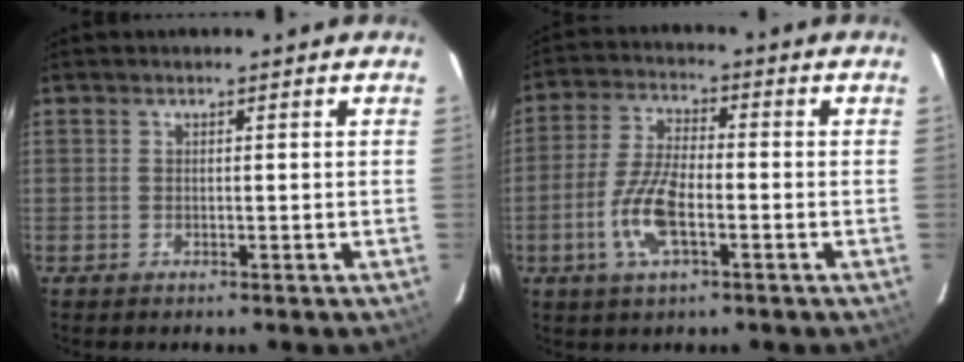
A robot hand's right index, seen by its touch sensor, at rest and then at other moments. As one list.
[{"total": 9.4, "force": [-3.4, 3.3, 8.1], "torque": [-0.174, 0.000, -0.067]}]